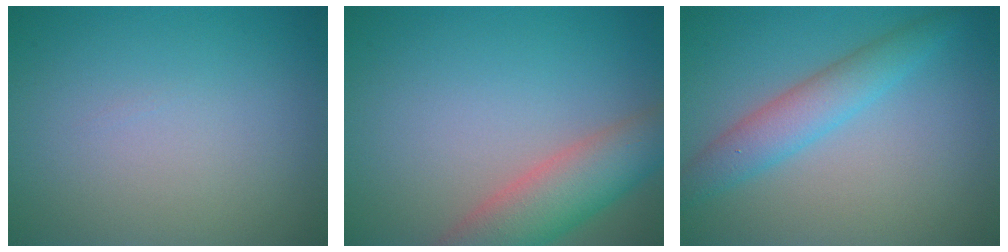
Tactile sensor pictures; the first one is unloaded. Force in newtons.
{"total": 6.1, "press": 6.1, "slide": 0.5}
{"total": 3.6, "press": 3.6, "slide": 0.1}